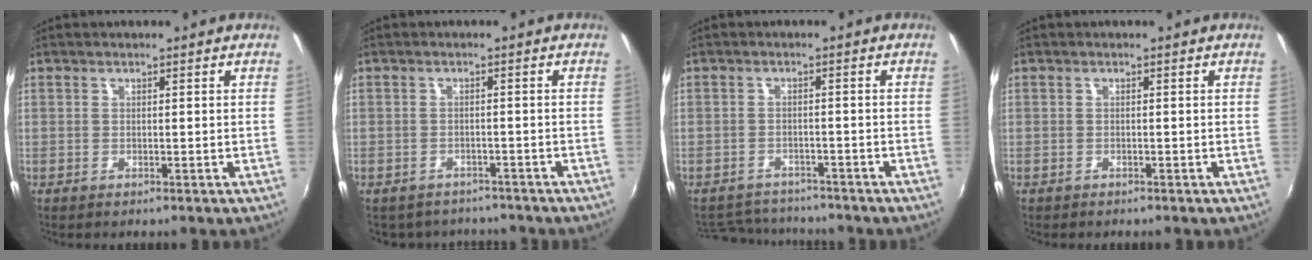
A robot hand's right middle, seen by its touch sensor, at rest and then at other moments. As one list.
[{"total": 6.8, "force": [-5.9, 3.1, 1.4], "torque": [-0.037, -0.011, -0.082]}, {"total": 8.4, "force": [-7.8, 2.8, 1.7], "torque": [-0.050, 0.008, -0.117]}, {"total": 0.7, "force": [-0.6, 0.4, 0.1], "torque": [-0.006, -0.001, -0.009]}]